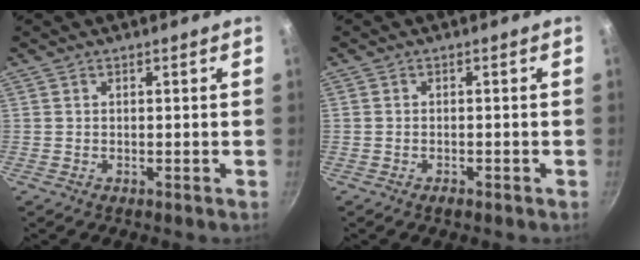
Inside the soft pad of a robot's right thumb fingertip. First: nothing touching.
{"total": 1.1, "force": [-0.8, 0.5, 0.7], "torque": [-0.015, 0.003, -0.015]}